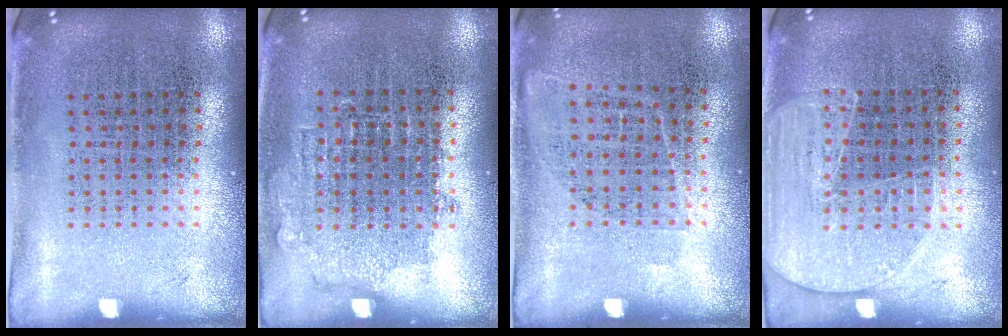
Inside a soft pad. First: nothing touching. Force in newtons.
{"total": 0.7, "press": 0.7, "slide": 0.3}
{"total": 0.9, "press": 0.7, "slide": 0.6}
{"total": 1.8, "press": 1.5, "slide": 0.9}